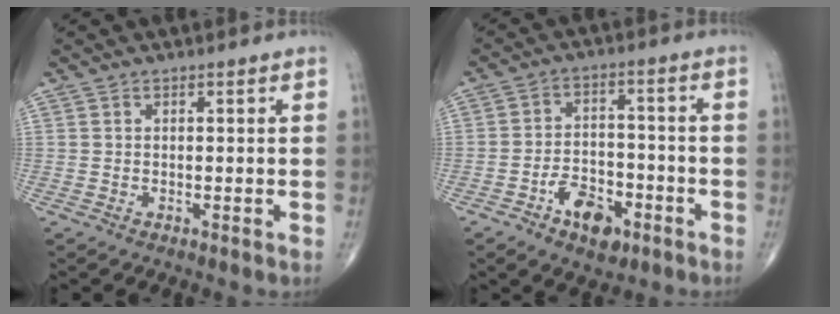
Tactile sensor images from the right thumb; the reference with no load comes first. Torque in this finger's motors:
{"motor_torque": [3.15, 1.86, 0.68, -0.86, 0.06]}